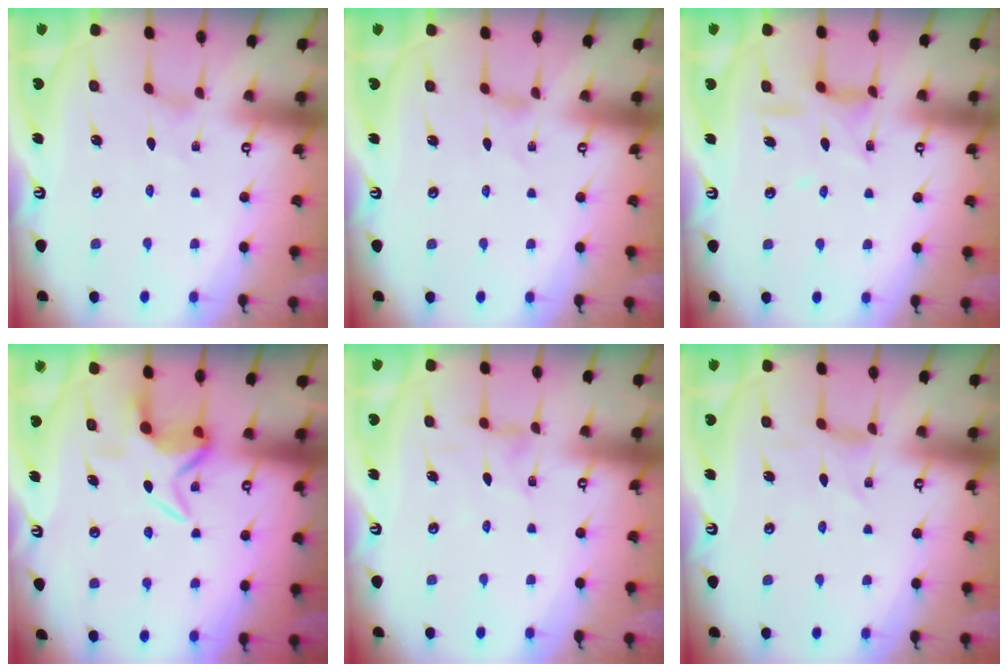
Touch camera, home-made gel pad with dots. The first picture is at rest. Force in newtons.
{"total": 0.5, "press": 0.5, "slide": 0.1}
{"total": 11.1, "press": 11.1, "slide": 0.9}
{"total": 7.1, "press": 7.0, "slide": 1.0}
{"total": 1.7, "press": 1.7, "slide": 0.2}
{"total": 0.7, "press": 0.6, "slide": 0.3}